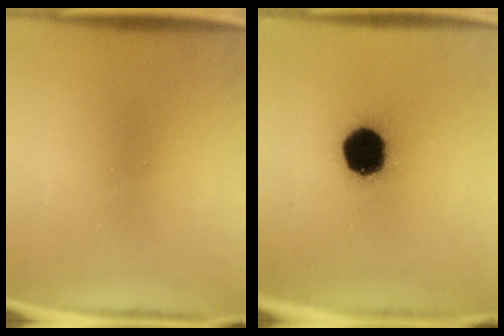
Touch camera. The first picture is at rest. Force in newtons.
{"total": 16.2}